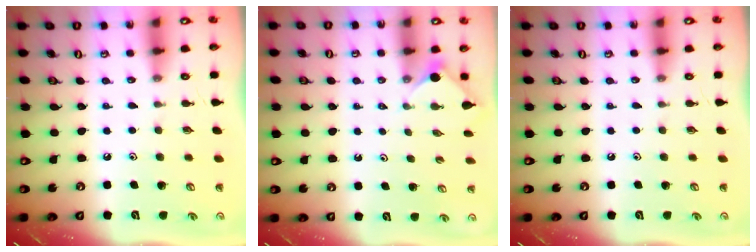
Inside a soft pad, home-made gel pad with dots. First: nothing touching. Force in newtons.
{"total": 1.8, "press": 1.8, "slide": 0.4}
{"total": 0.0}